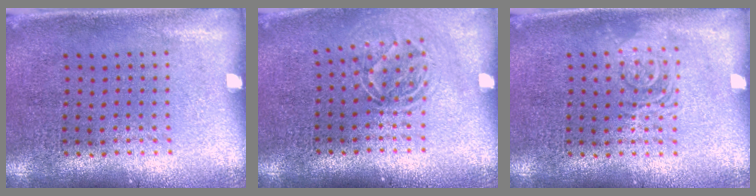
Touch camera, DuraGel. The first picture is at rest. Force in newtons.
{"total": 1.7, "press": 1.2, "slide": 1.1}
{"total": 2.3, "press": 2.3, "slide": 0.5}